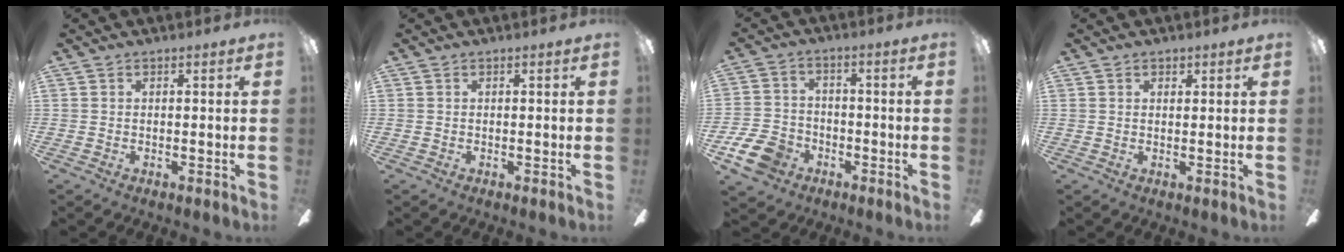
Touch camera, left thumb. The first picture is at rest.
{"total": 0.0}
{"total": 9.3, "force": [-5.0, 6.5, 4.5], "torque": [-0.106, 0.031, -0.092]}
{"total": 0.9, "force": [0.9, 0.2, 0.0], "torque": [0.007, -0.004, 0.016]}